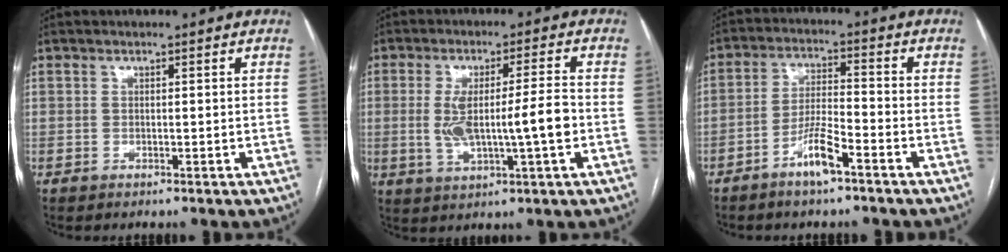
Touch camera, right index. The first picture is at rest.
{"total": 9.5, "force": [-1.0, 1.0, 9.4], "torque": [-0.176, 0.009, -0.012]}
{"total": 6.4, "force": [-4.0, 0.7, 4.9], "torque": [-0.101, 0.001, -0.076]}